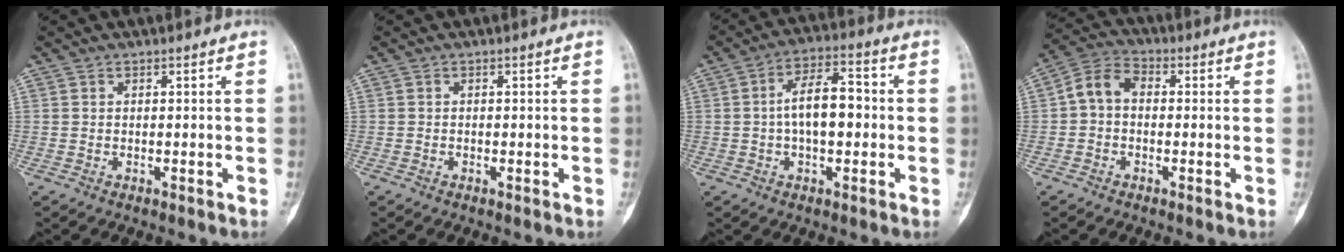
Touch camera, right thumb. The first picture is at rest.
{"total": 0.0}
{"total": 9.9, "force": [-0.2, 4.9, 8.5], "torque": [-0.132, 0.025, -0.009]}
{"total": 6.4, "force": [-0.1, 4.7, 4.4], "torque": [-0.073, 0.022, -0.015]}